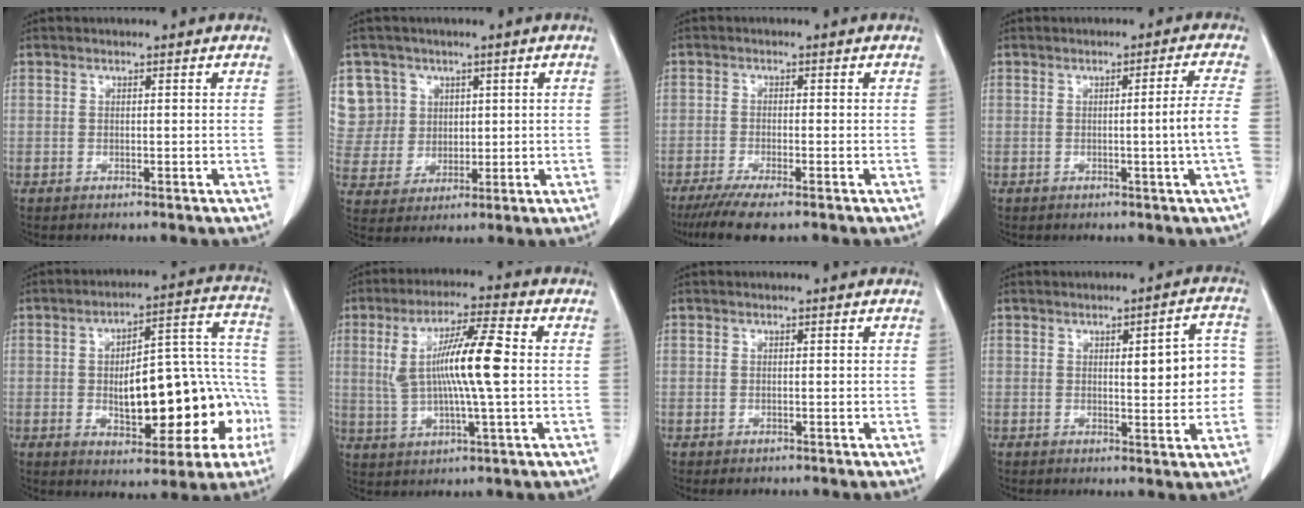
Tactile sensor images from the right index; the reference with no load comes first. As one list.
[{"total": 9.0, "force": [3.8, 8.2, 0.2], "torque": [-0.005, 0.026, 0.088]}, {"total": 6.7, "force": [-5.1, 0.5, 4.4], "torque": [-0.071, -0.017, -0.081]}, {"total": 4.6, "force": [-0.9, -1.5, 4.3], "torque": [-0.061, -0.005, -0.013]}, {"total": 19.3, "force": [-4.1, 7.7, 17.2], "torque": [-0.209, 0.050, -0.040]}, {"total": 11.8, "force": [1.1, 0.9, 11.7], "torque": [-0.227, 0.011, 0.019]}, {"total": 0.9, "force": [-0.5, 0.6, 0.2], "torque": [-0.007, 0.001, -0.004]}, {"total": 7.6, "force": [0.4, 2.1, 7.3], "torque": [-0.088, 0.016, 0.006]}]